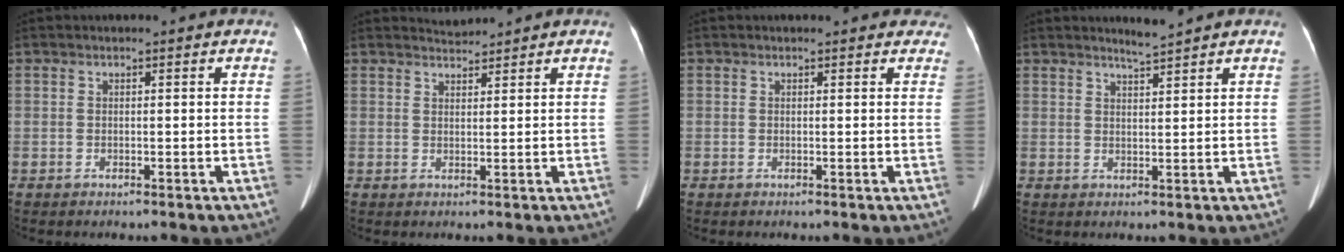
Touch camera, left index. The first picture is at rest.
{"total": 1.8, "force": [1.7, -0.2, -0.5], "torque": [0.000, 0.003, 0.034]}
{"total": 3.1, "force": [2.2, 2.1, 0.2], "torque": [0.014, 0.003, 0.004]}
{"total": 2.1, "force": [1.9, -0.7, 0.5], "torque": [-0.014, -0.006, 0.037]}